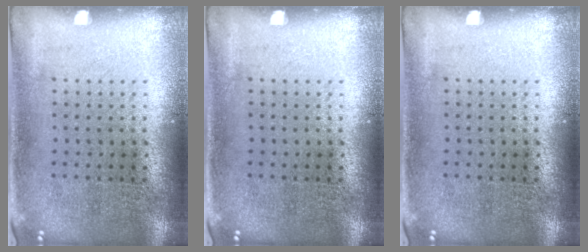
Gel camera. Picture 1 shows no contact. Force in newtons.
{"total": 0.0}
{"total": 0.0}